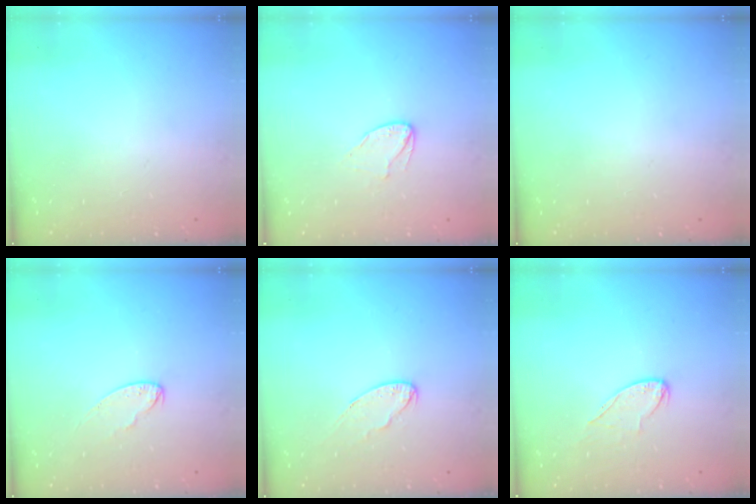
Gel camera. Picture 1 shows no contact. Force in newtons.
{"total": 4.8, "press": 4.8, "slide": 0.4}
{"total": 0.0}
{"total": 5.9, "press": 5.8, "slide": 0.6}
{"total": 6.1, "press": 6.0, "slide": 0.6}
{"total": 6.4, "press": 6.3, "slide": 0.6}